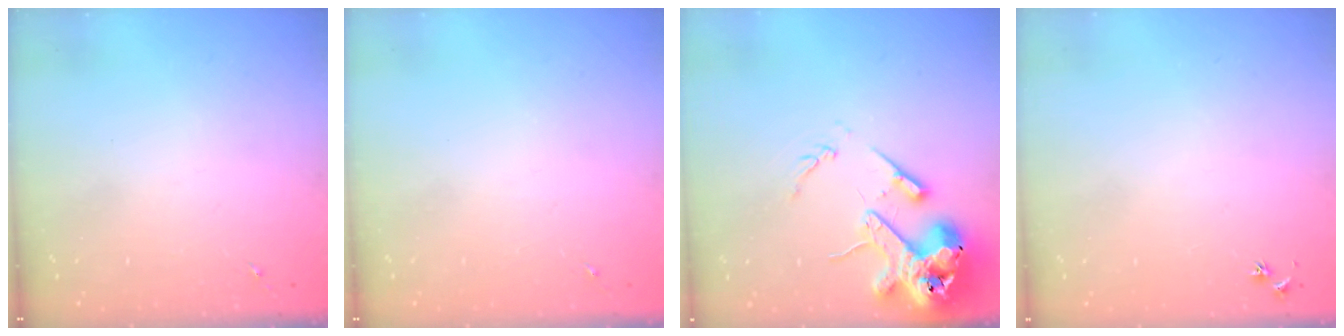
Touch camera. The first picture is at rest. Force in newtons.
{"total": 0.0}
{"total": 16.3, "press": 16.0, "slide": 2.6}
{"total": 3.0, "press": 2.9, "slide": 0.4}